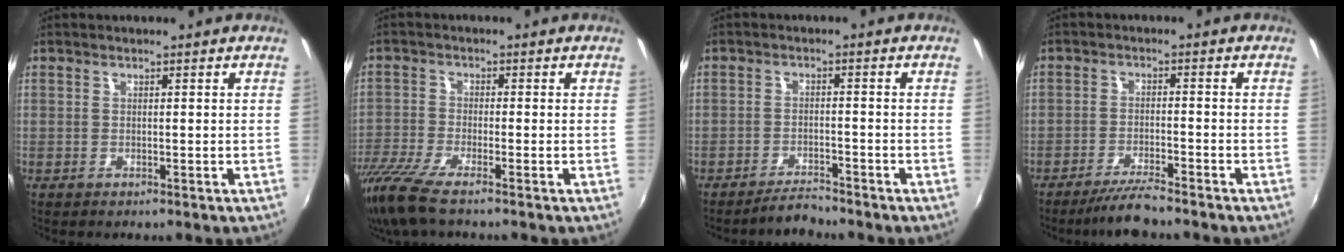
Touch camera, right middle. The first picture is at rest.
{"total": 10.0, "force": [-7.7, 1.2, 6.2], "torque": [-0.150, -0.042, -0.148]}
{"total": 3.5, "force": [-3.4, 0.2, 0.7], "torque": [-0.025, -0.002, -0.060]}
{"total": 5.4, "force": [-4.8, 0.1, 2.4], "torque": [-0.061, -0.003, -0.087]}